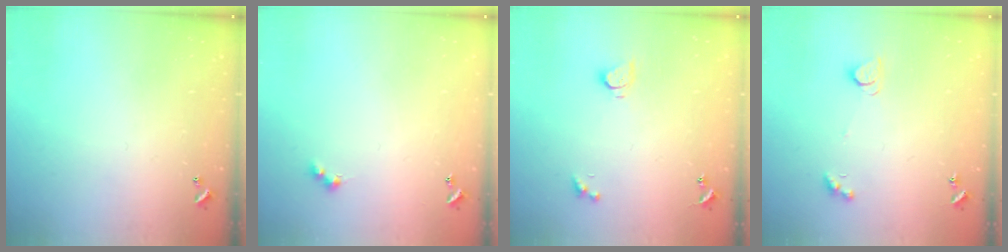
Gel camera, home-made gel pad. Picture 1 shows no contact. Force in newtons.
{"total": 3.0, "press": 2.9, "slide": 0.5}
{"total": 2.6, "press": 2.6, "slide": 0.2}
{"total": 2.1, "press": 2.1, "slide": 0.4}